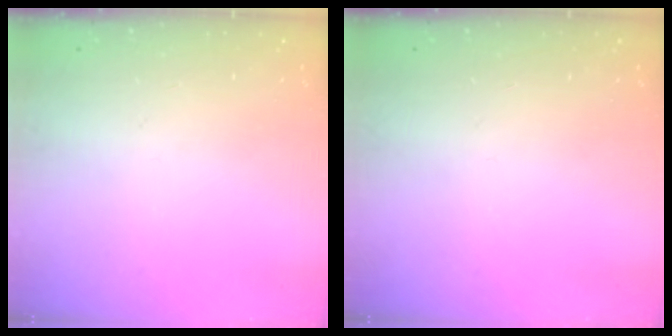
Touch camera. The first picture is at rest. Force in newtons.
{"total": 0.0}